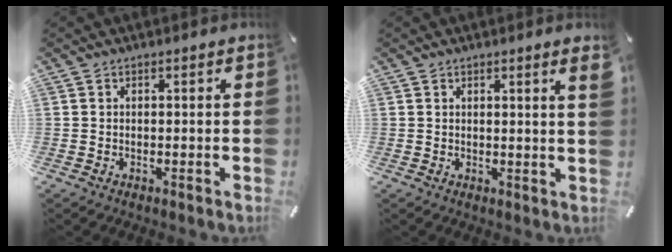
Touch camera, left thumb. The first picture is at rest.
{"total": 2.4, "force": [1.2, 0.0, 2.1], "torque": [-0.033, -0.005, 0.018]}